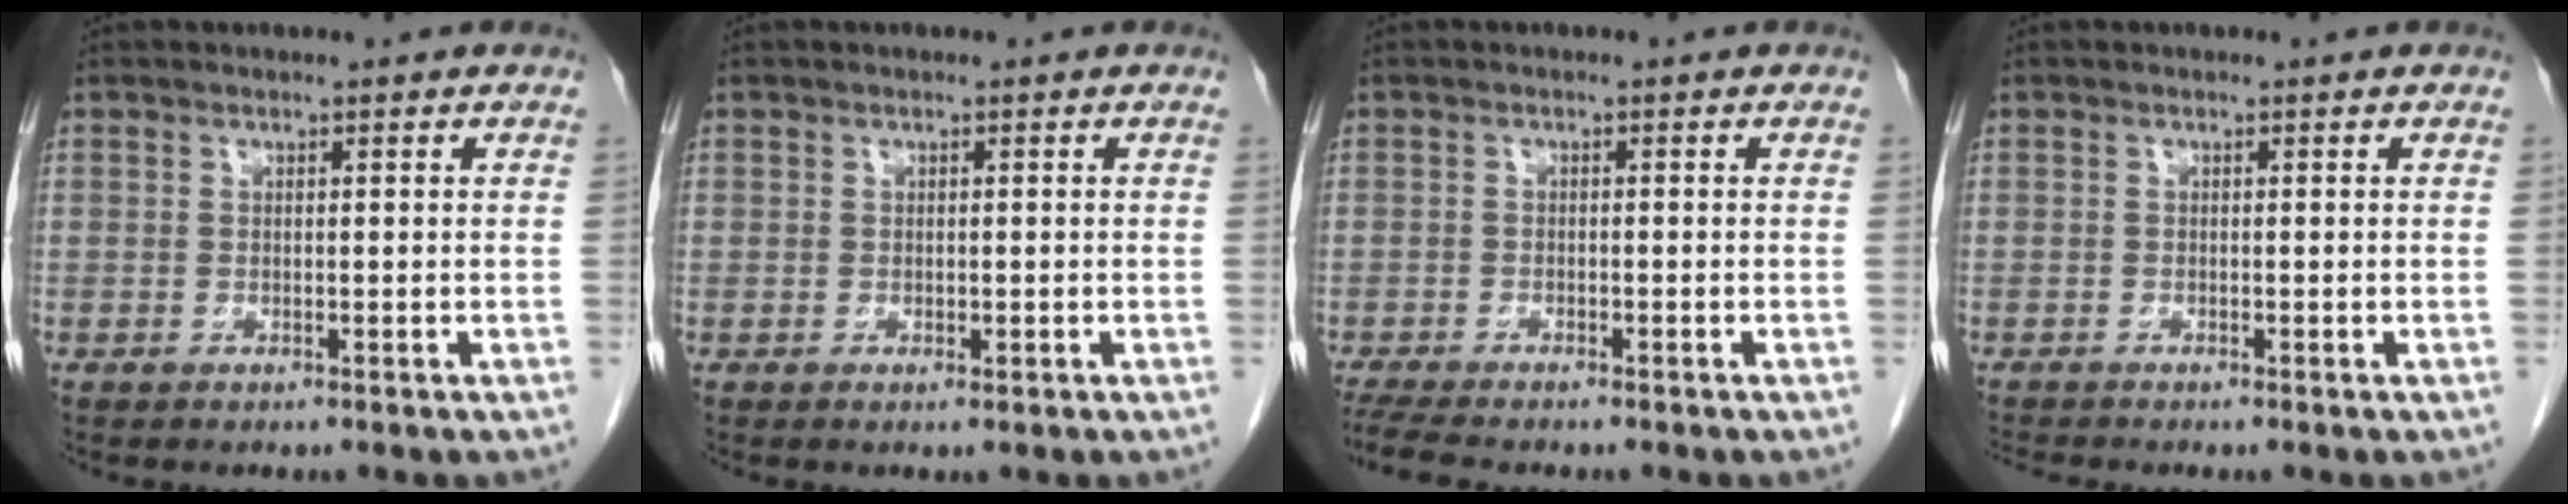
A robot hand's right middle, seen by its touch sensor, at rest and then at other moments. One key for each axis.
{"total": 0.6, "fx": -0.2, "fy": 0.4, "fz": 0.4, "tx": -0.006, "ty": -0.001, "tz": 0.000}
{"total": 6.6, "fx": -5.6, "fy": 1.1, "fz": 3.3, "tx": -0.058, "ty": -0.011, "tz": -0.088}
{"total": 1.2, "fx": -1.0, "fy": -0.7, "fz": 0.0, "tx": -0.012, "ty": -0.008, "tz": -0.020}